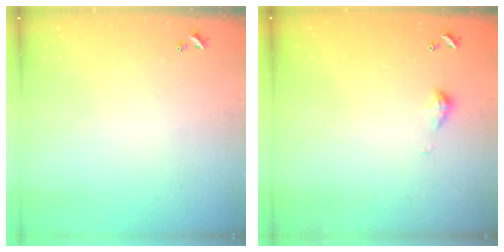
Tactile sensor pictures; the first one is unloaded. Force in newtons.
{"total": 4.0, "press": 4.0, "slide": 0.6}